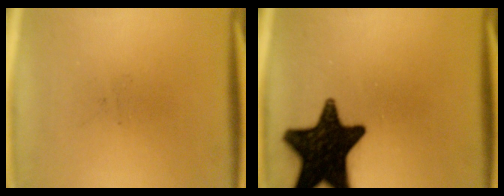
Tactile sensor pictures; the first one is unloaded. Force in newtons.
{"total": 18.4}